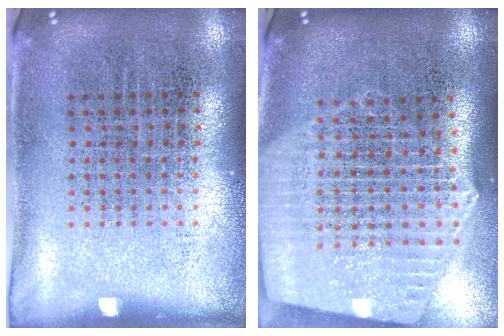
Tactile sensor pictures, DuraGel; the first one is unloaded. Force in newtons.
{"total": 2.8, "press": 2.3, "slide": 1.5}